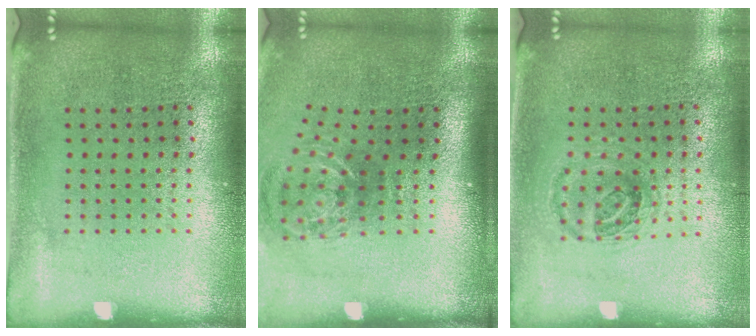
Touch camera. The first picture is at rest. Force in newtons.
{"total": 1.6, "press": 1.2, "slide": 1.1}
{"total": 1.0, "press": 1.0, "slide": 0.3}